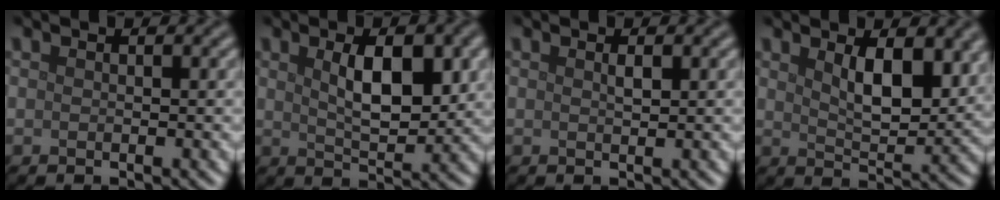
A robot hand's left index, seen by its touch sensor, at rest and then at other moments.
{"total": 5.6, "force": [1.5, 2.2, 4.9], "torque": [-0.081, 0.000, 0.028]}
{"total": 0.7, "force": [0.4, 0.2, 0.6], "torque": [-0.012, 0.000, 0.007]}
{"total": 5.5, "force": [2.3, 2.3, 4.5], "torque": [-0.079, -0.008, 0.044]}